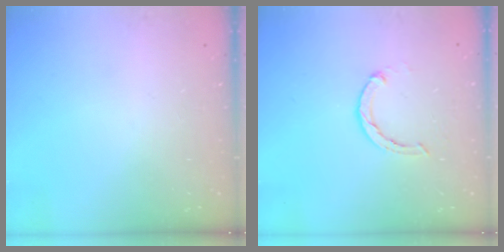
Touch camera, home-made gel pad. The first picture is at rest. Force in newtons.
{"total": 2.4, "press": 2.4, "slide": 0.4}